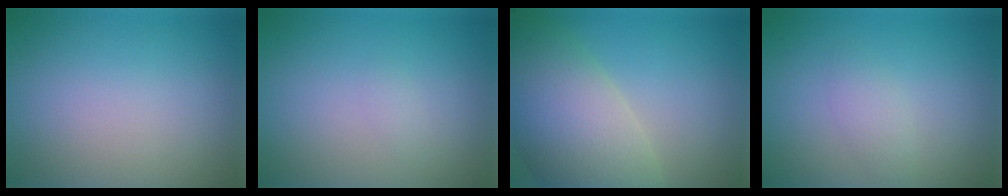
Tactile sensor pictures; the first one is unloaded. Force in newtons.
{"total": 0.6, "press": 0.6, "slide": 0.0}
{"total": 9.6, "press": 9.5, "slide": 0.7}
{"total": 1.4, "press": 1.4, "slide": 0.0}